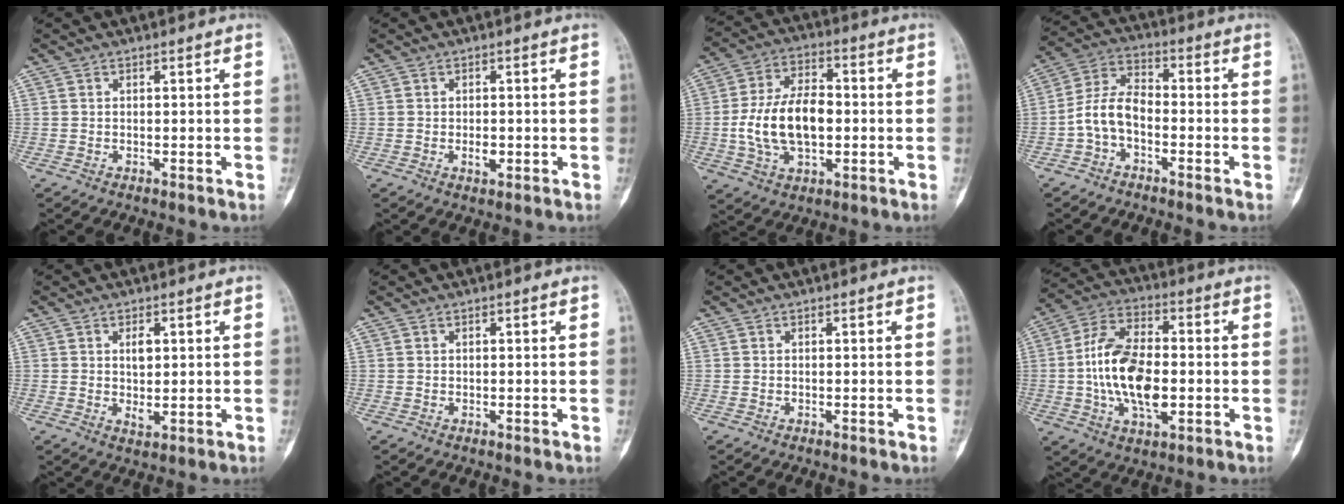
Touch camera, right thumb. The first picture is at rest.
{"total": 2.0, "force": [-0.4, 1.1, 1.6], "torque": [-0.026, 0.000, -0.006]}
{"total": 14.5, "force": [-1.2, 8.4, 11.8], "torque": [-0.217, 0.020, -0.019]}
{"total": 7.6, "force": [-2.5, 4.3, 5.7], "torque": [-0.111, 0.036, -0.059]}
{"total": 3.3, "force": [0.8, 1.8, 2.7], "torque": [-0.040, -0.009, 0.014]}
{"total": 0.0}
{"total": 0.0}
{"total": 15.6, "force": [-1.5, 8.1, 13.2], "torque": [-0.248, 0.015, -0.031]}